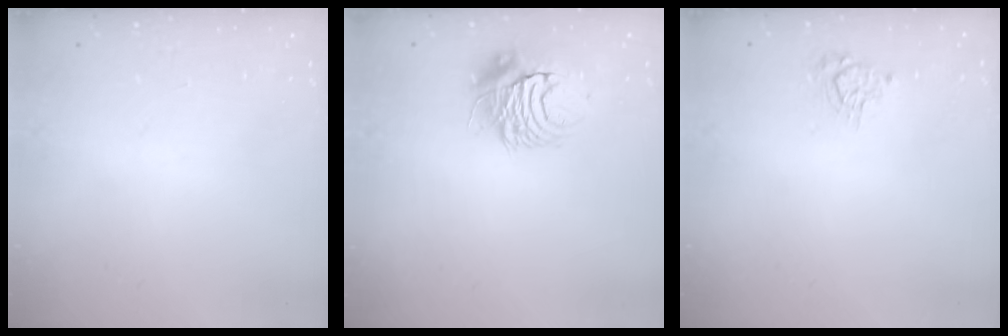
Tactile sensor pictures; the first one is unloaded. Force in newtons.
{"total": 9.7, "press": 9.7, "slide": 0.1}
{"total": 6.2, "press": 6.2, "slide": 0.8}